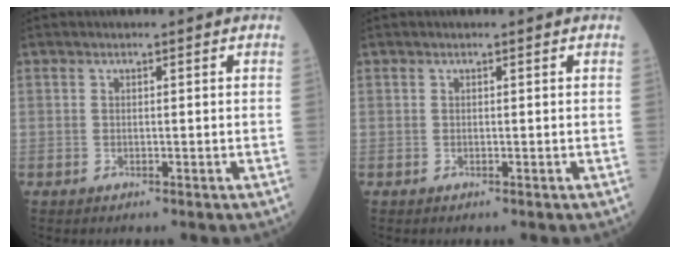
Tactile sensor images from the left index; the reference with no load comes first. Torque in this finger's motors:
{"motor_torque": [0.02, 0.02, 0.00, 0.00]}